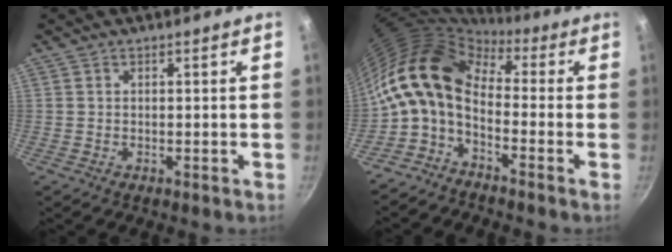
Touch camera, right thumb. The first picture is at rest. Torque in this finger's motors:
{"motor_torque": [0.46, 0.49, 1.34, -1.43, 0.27]}